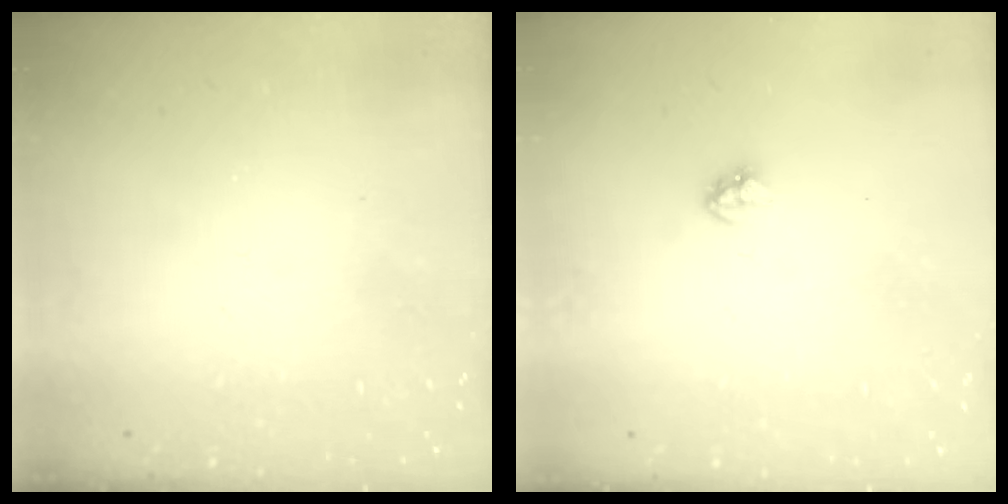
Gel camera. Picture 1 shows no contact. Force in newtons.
{"total": 2.9, "press": 2.9, "slide": 0.2}